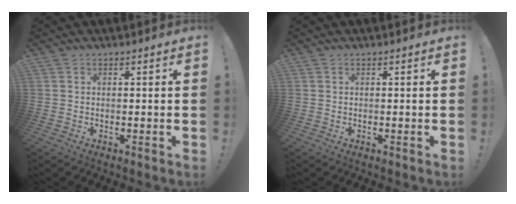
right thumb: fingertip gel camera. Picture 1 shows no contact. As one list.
[{"total": 0.0}]